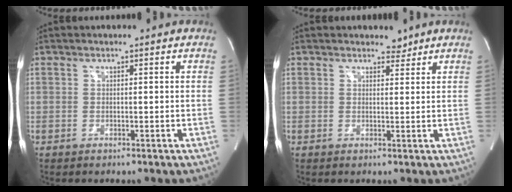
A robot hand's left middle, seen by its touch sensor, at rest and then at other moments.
{"total": 1.7, "force": [1.4, 0.8, 0.2], "torque": [-0.002, -0.001, 0.018]}